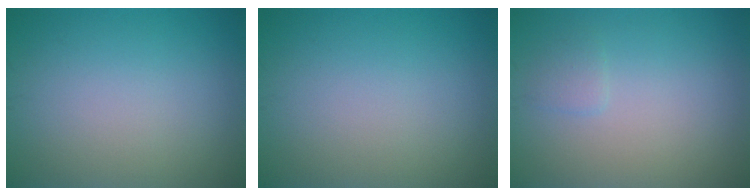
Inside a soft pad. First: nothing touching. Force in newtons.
{"total": 0.0}
{"total": 0.9, "press": 0.9, "slide": 0.1}